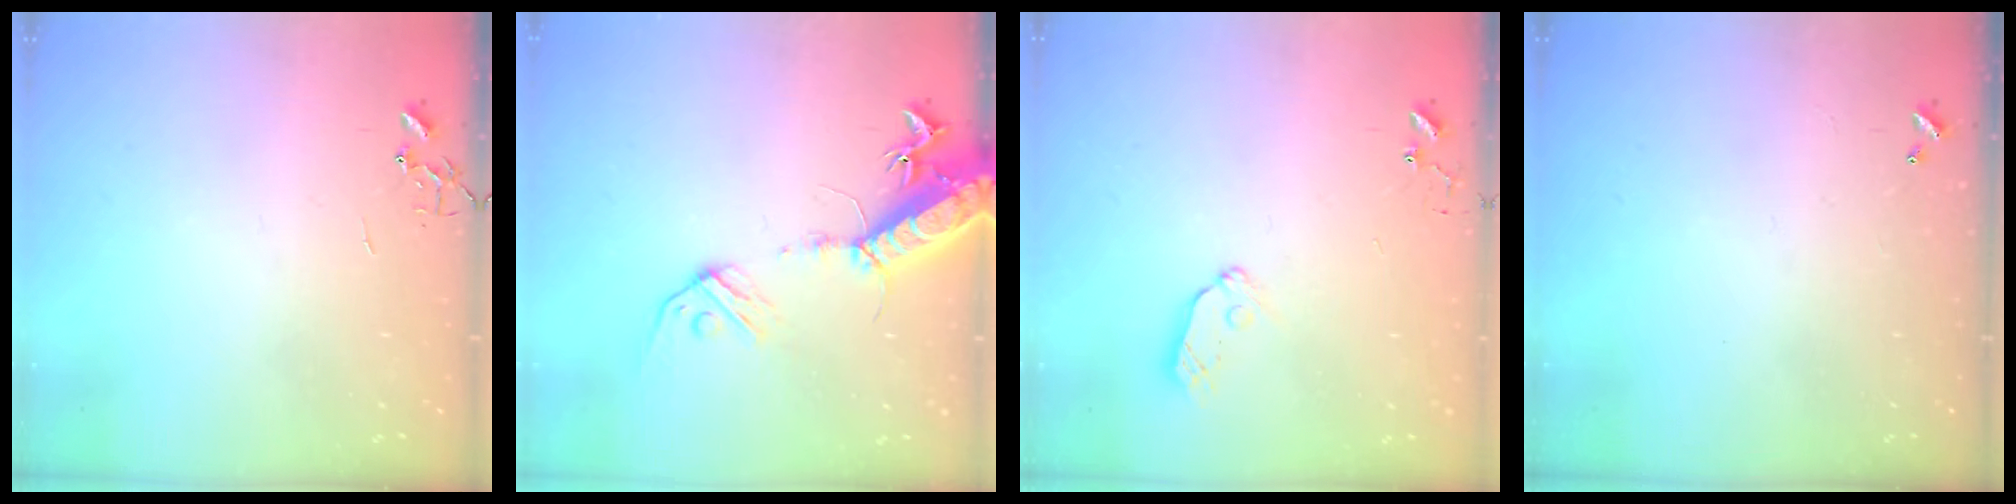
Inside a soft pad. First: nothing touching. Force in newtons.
{"total": 16.9, "press": 16.5, "slide": 3.8}
{"total": 7.3, "press": 7.3, "slide": 0.4}
{"total": 0.0}